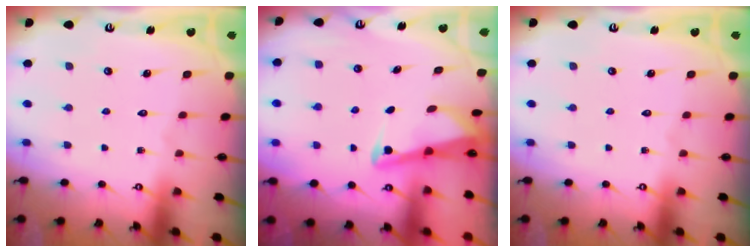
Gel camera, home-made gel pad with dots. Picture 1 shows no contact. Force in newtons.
{"total": 2.9, "press": 2.8, "slide": 0.4}
{"total": 0.0}